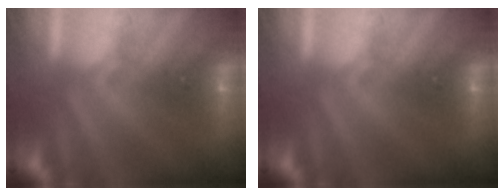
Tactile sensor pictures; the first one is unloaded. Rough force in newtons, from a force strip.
{"total": 0.0}